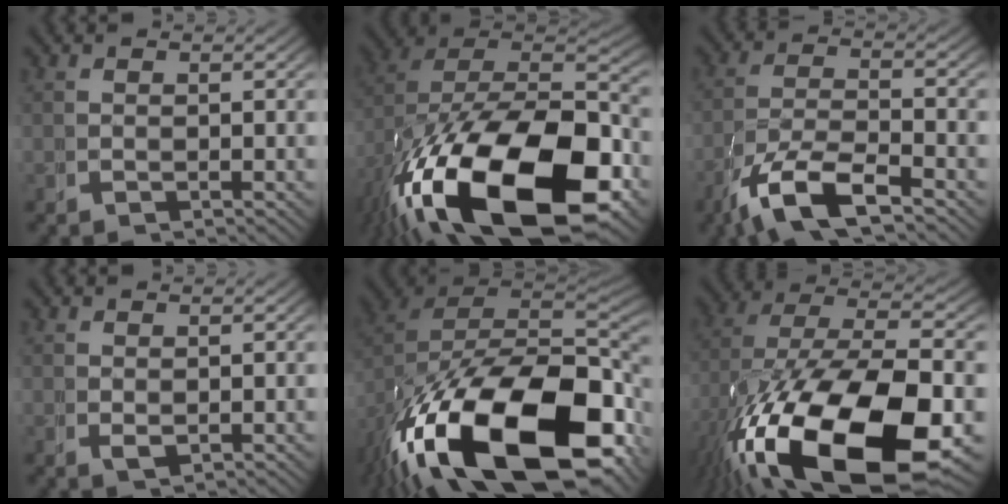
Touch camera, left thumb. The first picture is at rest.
{"total": 23.7, "force": [-3.4, 14.6, 18.4], "torque": [-0.342, -0.080, -0.017]}
{"total": 7.9, "force": [-2.8, 4.2, 6.1], "torque": [-0.134, -0.027, -0.038]}
{"total": 0.9, "force": [0.4, 0.5, 0.7], "torque": [-0.019, -0.007, 0.018]}
{"total": 26.0, "force": [-4.4, 15.8, 20.2], "torque": [-0.371, -0.087, -0.026]}
{"total": 19.8, "force": [-4.4, 11.1, 15.9], "torque": [-0.336, -0.090, -0.016]}